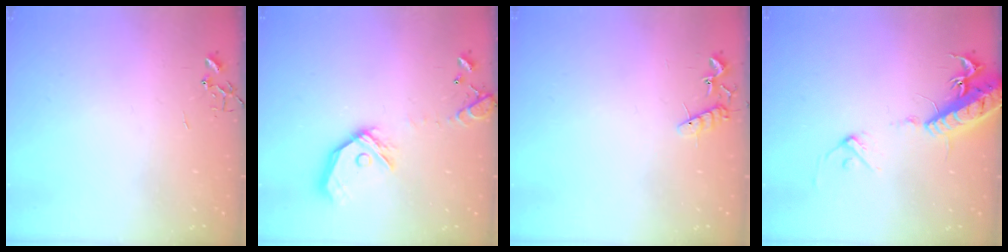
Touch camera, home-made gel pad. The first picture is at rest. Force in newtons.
{"total": 16.5, "press": 16.3, "slide": 2.4}
{"total": 10.4, "press": 10.3, "slide": 0.9}
{"total": 17.9, "press": 17.6, "slide": 3.5}